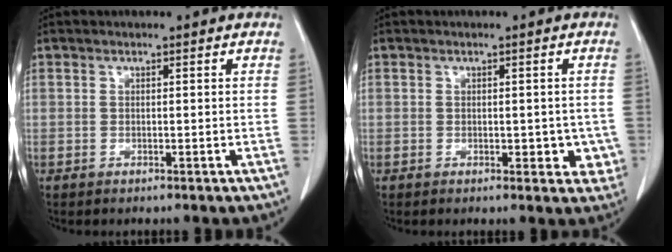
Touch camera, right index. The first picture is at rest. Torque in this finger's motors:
{"motor_torque": [0.03, 0.06, 0.02, 0.01]}